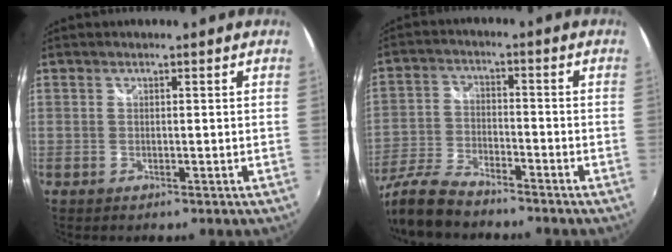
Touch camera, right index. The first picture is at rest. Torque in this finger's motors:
{"motor_torque": [0.02, -0.16, 0.01, 0.00]}